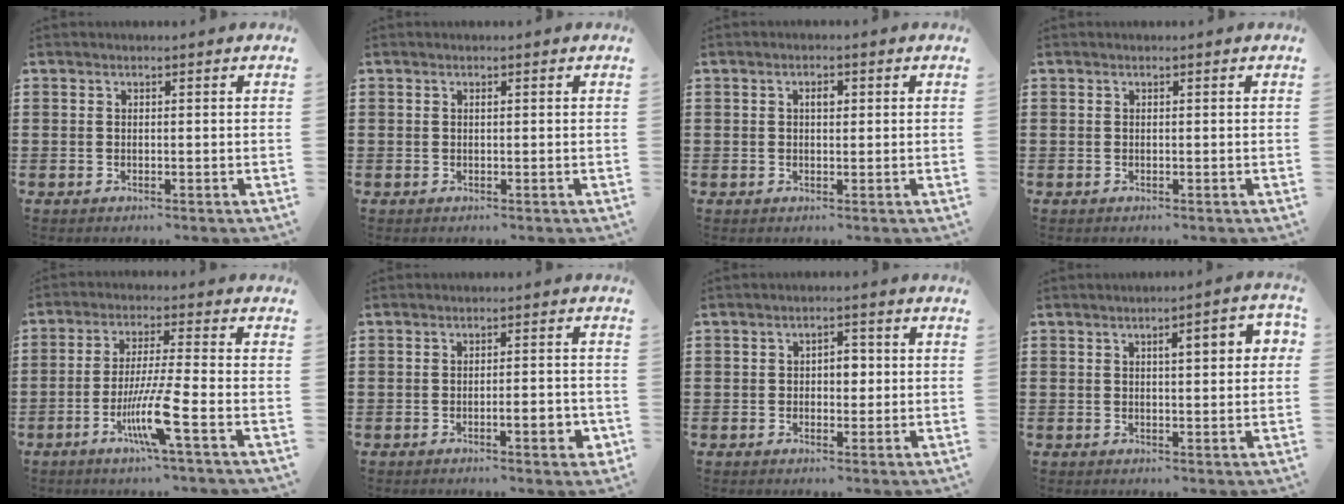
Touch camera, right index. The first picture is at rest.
{"total": 0.0}
{"total": 1.8, "force": [0.4, 0.9, 1.5], "torque": [-0.031, 0.009, 0.005]}
{"total": 0.0}
{"total": 8.7, "force": [-3.9, 0.0, 7.8], "torque": [-0.155, -0.015, -0.075]}
{"total": 3.3, "force": [-1.2, 0.7, 3.0], "torque": [-0.040, -0.001, -0.022]}
{"total": 3.0, "force": [-0.1, 1.9, 2.3], "torque": [-0.040, 0.004, -0.006]}
{"total": 4.1, "force": [0.9, 0.9, 3.9], "torque": [-0.058, 0.000, 0.008]}